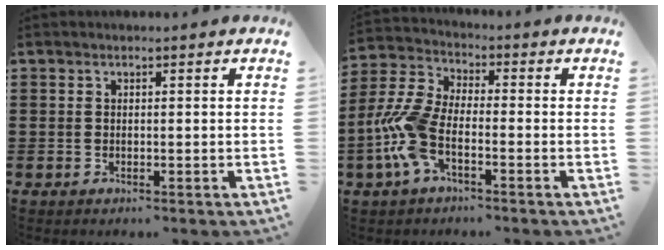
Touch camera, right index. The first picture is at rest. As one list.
[{"total": 8.4, "force": [-3.0, 3.5, 7.0], "torque": [-0.188, -0.012, -0.062]}]